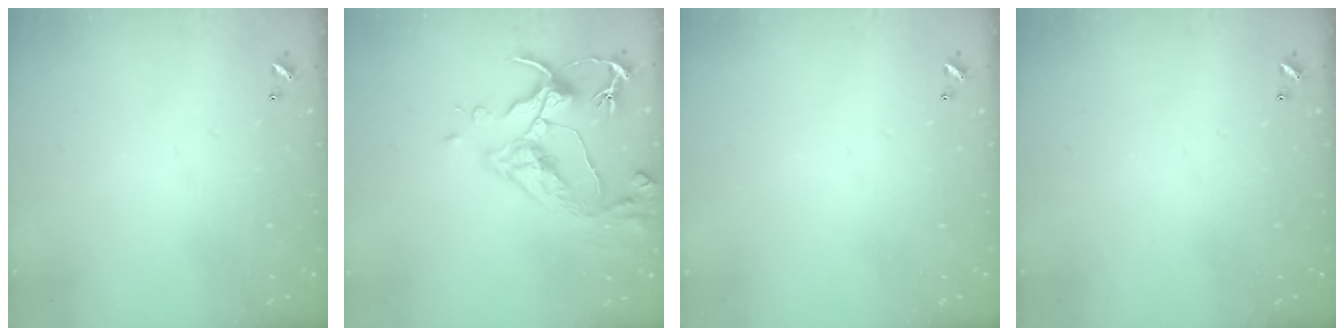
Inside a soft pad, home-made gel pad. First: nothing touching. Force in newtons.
{"total": 5.0, "press": 4.8, "slide": 1.4}
{"total": 0.0}
{"total": 0.0}